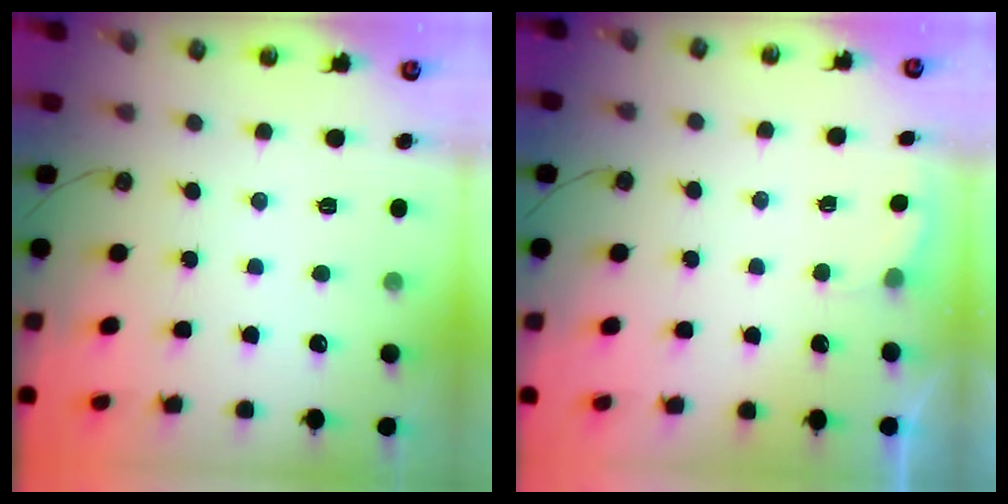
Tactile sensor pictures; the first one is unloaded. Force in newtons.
{"total": 1.8, "press": 1.7, "slide": 0.8}